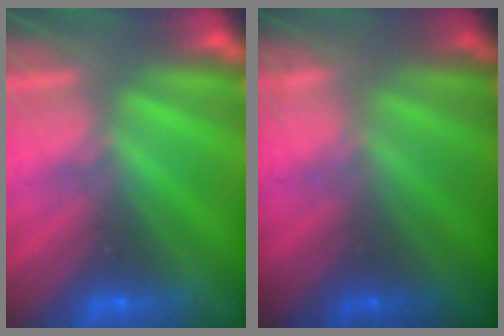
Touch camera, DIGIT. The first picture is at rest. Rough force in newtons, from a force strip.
{"total": 1.9}